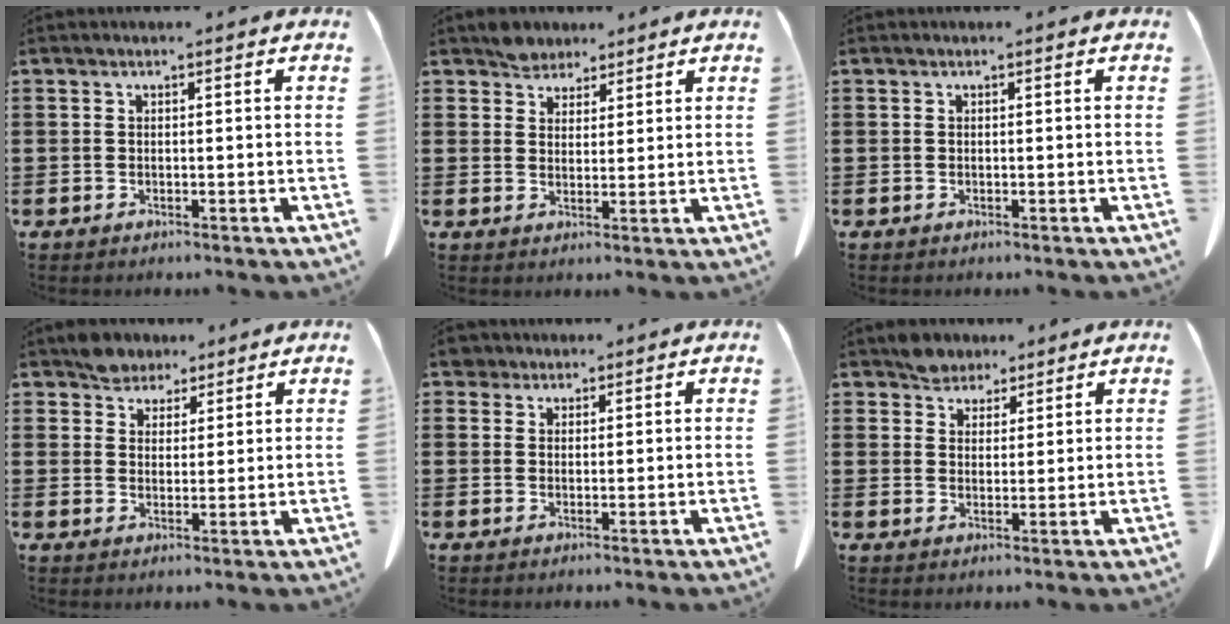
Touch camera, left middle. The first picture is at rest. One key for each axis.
{"total": 3.4, "fx": 3.1, "fy": 1.4, "fz": 0.1, "tx": -0.012, "ty": 0.002, "tz": 0.062}
{"total": 0.0}
{"total": 4.3, "fx": 3.8, "fy": 2.1, "fz": 0.3, "tx": -0.020, "ty": 0.003, "tz": 0.075}
{"total": 2.7, "fx": 2.2, "fy": 1.5, "fz": 0.8, "tx": -0.016, "ty": 0.005, "tz": 0.041}
{"total": 3.8, "fx": 3.4, "fy": 1.7, "fz": 0.1, "tx": -0.014, "ty": 0.002, "tz": 0.068}